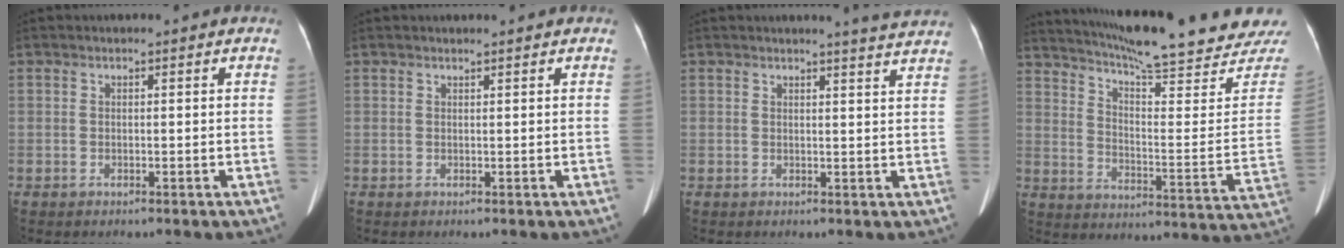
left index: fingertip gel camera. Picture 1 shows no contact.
{"total": 1.6, "force": [1.6, -0.1, 0.3], "torque": [-0.010, 0.009, 0.022]}
{"total": 6.0, "force": [5.8, -0.7, 1.6], "torque": [-0.023, -0.012, 0.048]}
{"total": 26.8, "force": [24.5, 1.8, 10.9], "torque": [-0.177, -0.089, 0.312]}